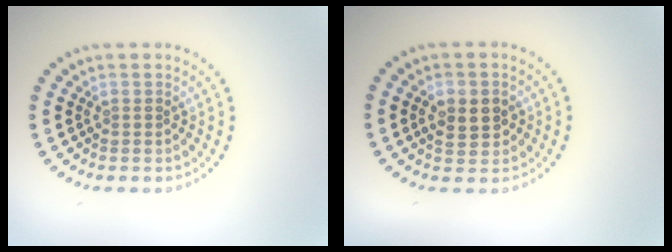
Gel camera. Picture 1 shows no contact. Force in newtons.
{"total": 2.8, "press": 2.7, "slide": 0.3}